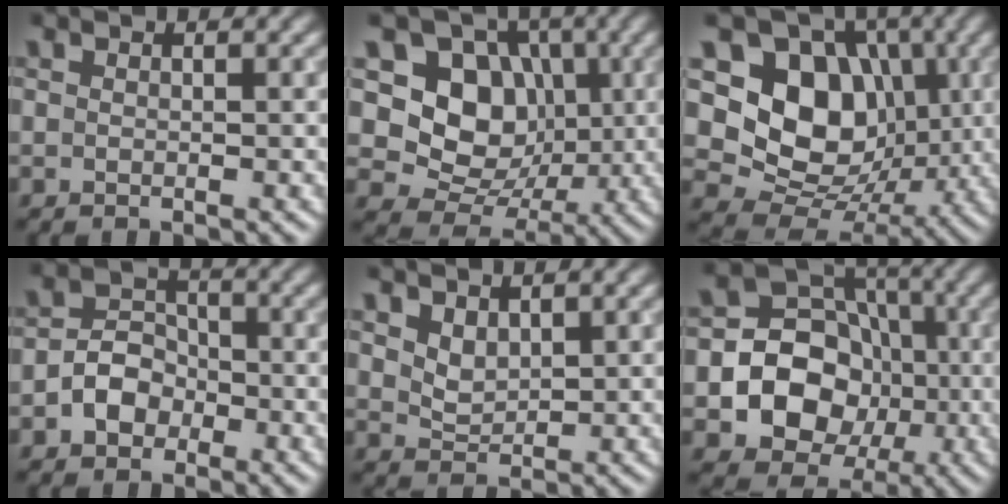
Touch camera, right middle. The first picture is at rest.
{"total": 8.9, "force": [1.5, 7.4, 4.7], "torque": [-0.078, -0.007, 0.007]}
{"total": 10.4, "force": [1.7, 8.2, 6.1], "torque": [-0.104, -0.016, 0.021]}
{"total": 3.2, "force": [-1.4, 2.4, 1.5], "torque": [-0.022, 0.009, -0.026]}
{"total": 2.1, "force": [1.3, 1.2, 1.1], "torque": [-0.023, -0.005, 0.030]}
{"total": 10.6, "force": [-1.8, 9.0, 5.1], "torque": [-0.067, 0.002, -0.059]}